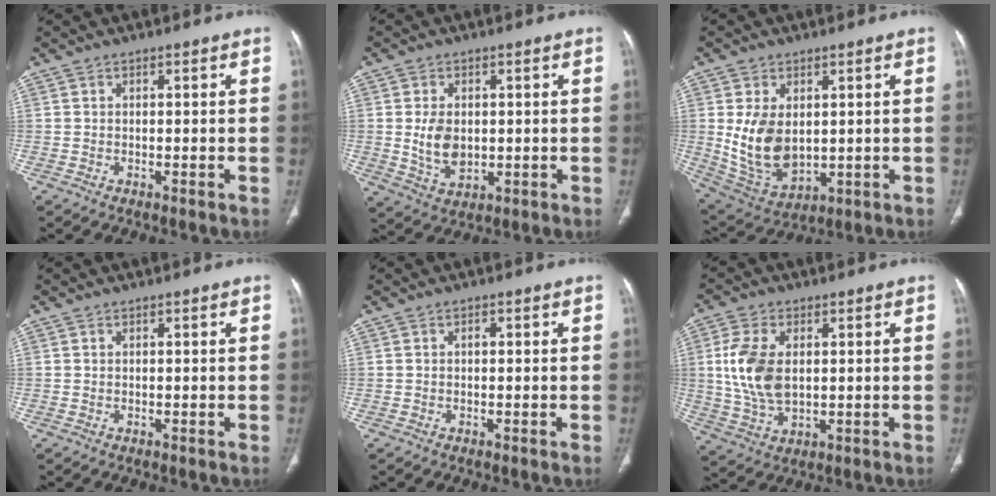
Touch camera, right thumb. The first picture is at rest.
{"total": 7.0, "force": [0.2, 4.7, 5.2], "torque": [-0.086, -0.008, 0.017]}
{"total": 12.1, "force": [1.1, 7.8, 9.2], "torque": [-0.156, -0.014, 0.045]}
{"total": 0.0}
{"total": 0.6, "force": [0.0, 0.4, 0.5], "torque": [-0.006, 0.002, -0.001]}
{"total": 11.2, "force": [1.4, 6.6, 8.9], "torque": [-0.187, -0.005, 0.034]}